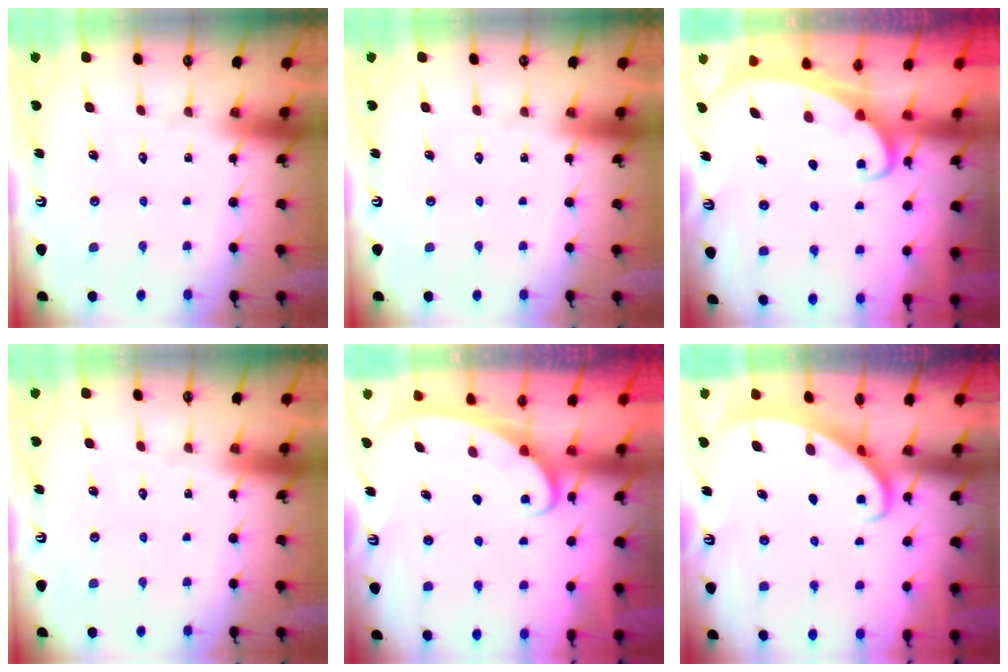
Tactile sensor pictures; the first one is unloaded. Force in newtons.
{"total": 0.0}
{"total": 2.0, "press": 2.0, "slide": 0.2}
{"total": 0.0}
{"total": 2.6, "press": 2.5, "slide": 0.3}
{"total": 2.3, "press": 2.3, "slide": 0.2}